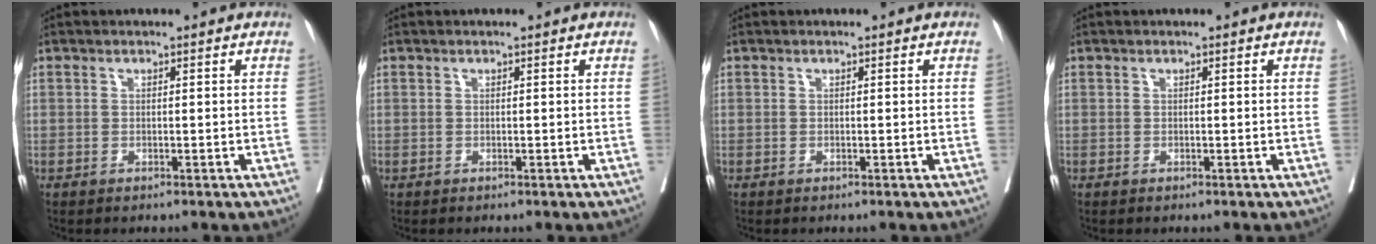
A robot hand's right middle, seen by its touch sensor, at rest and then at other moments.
{"total": 0.0}
{"total": 0.0}
{"total": 0.0}